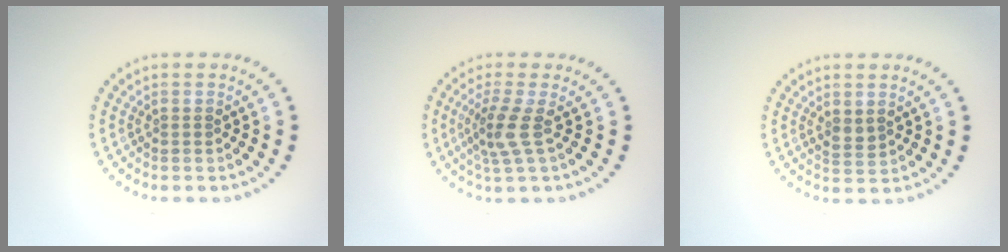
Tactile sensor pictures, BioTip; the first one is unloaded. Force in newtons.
{"total": 2.7, "press": 2.1, "slide": 1.7}
{"total": 1.1, "press": 1.1, "slide": 0.4}